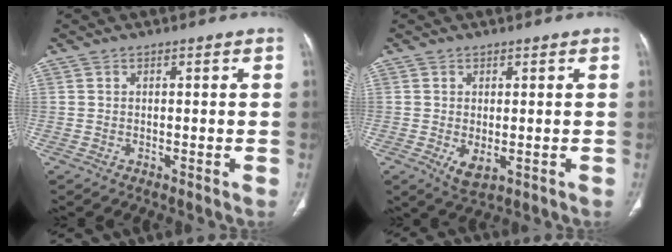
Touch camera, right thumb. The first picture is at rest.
{"total": 3.6, "force": [-0.7, 1.8, 3.0], "torque": [-0.051, -0.011, 0.000]}